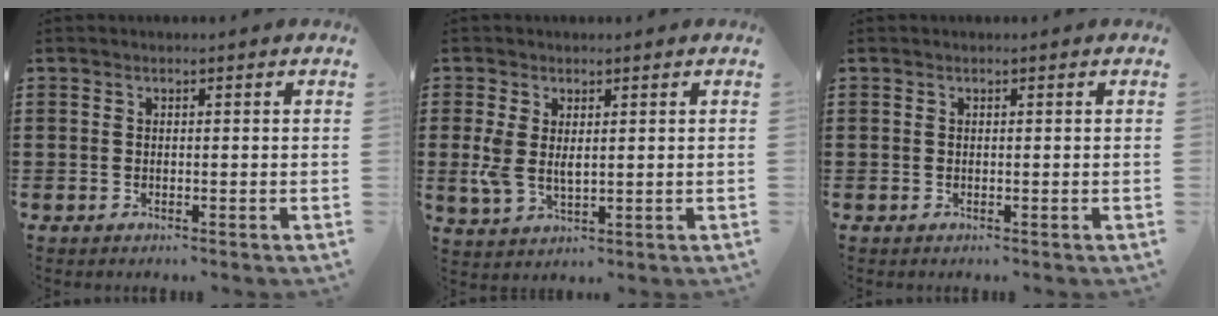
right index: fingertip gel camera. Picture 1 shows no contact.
{"total": 4.3, "force": [0.7, 2.4, 3.5], "torque": [-0.079, 0.004, 0.012]}
{"total": 0.0}